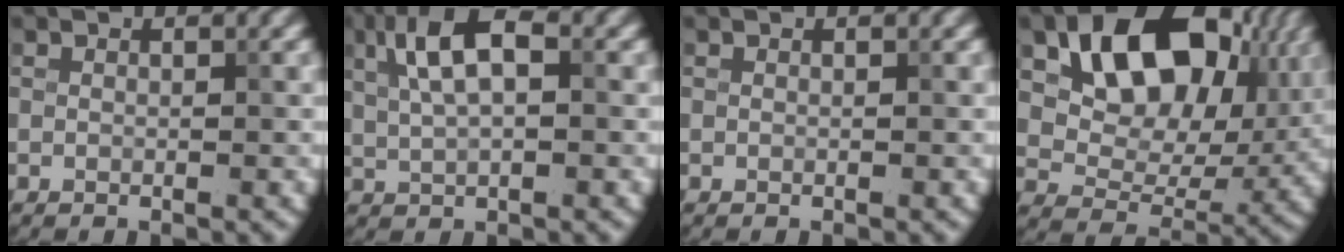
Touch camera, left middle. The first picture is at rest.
{"total": 5.5, "force": [1.7, 2.3, 4.7], "torque": [-0.095, 0.011, 0.027]}
{"total": 0.0}
{"total": 14.0, "force": [5.3, 8.9, 9.4], "torque": [-0.148, 0.004, 0.094]}